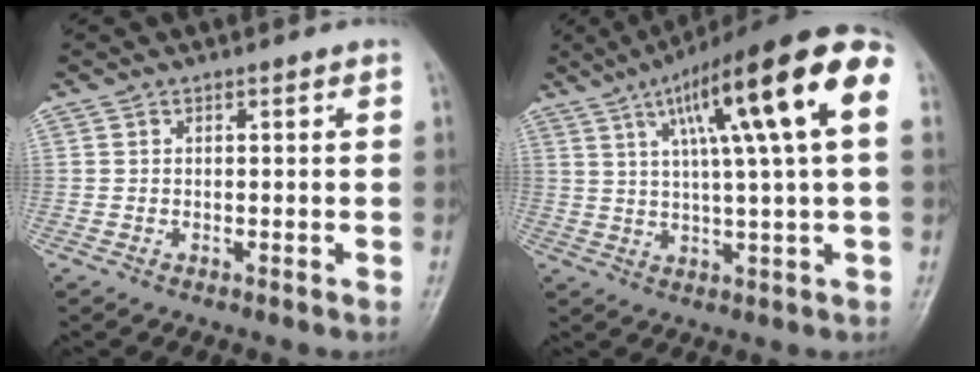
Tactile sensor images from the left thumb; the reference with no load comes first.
{"total": 20.0, "force": [6.5, 3.0, 18.7], "torque": [-0.286, 0.018, 0.094]}